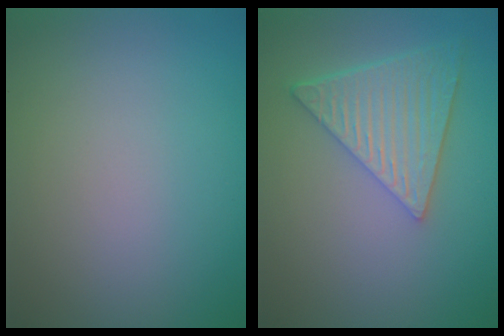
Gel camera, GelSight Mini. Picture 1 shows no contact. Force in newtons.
{"total": 5.9, "press": 4.4, "slide": 3.9}